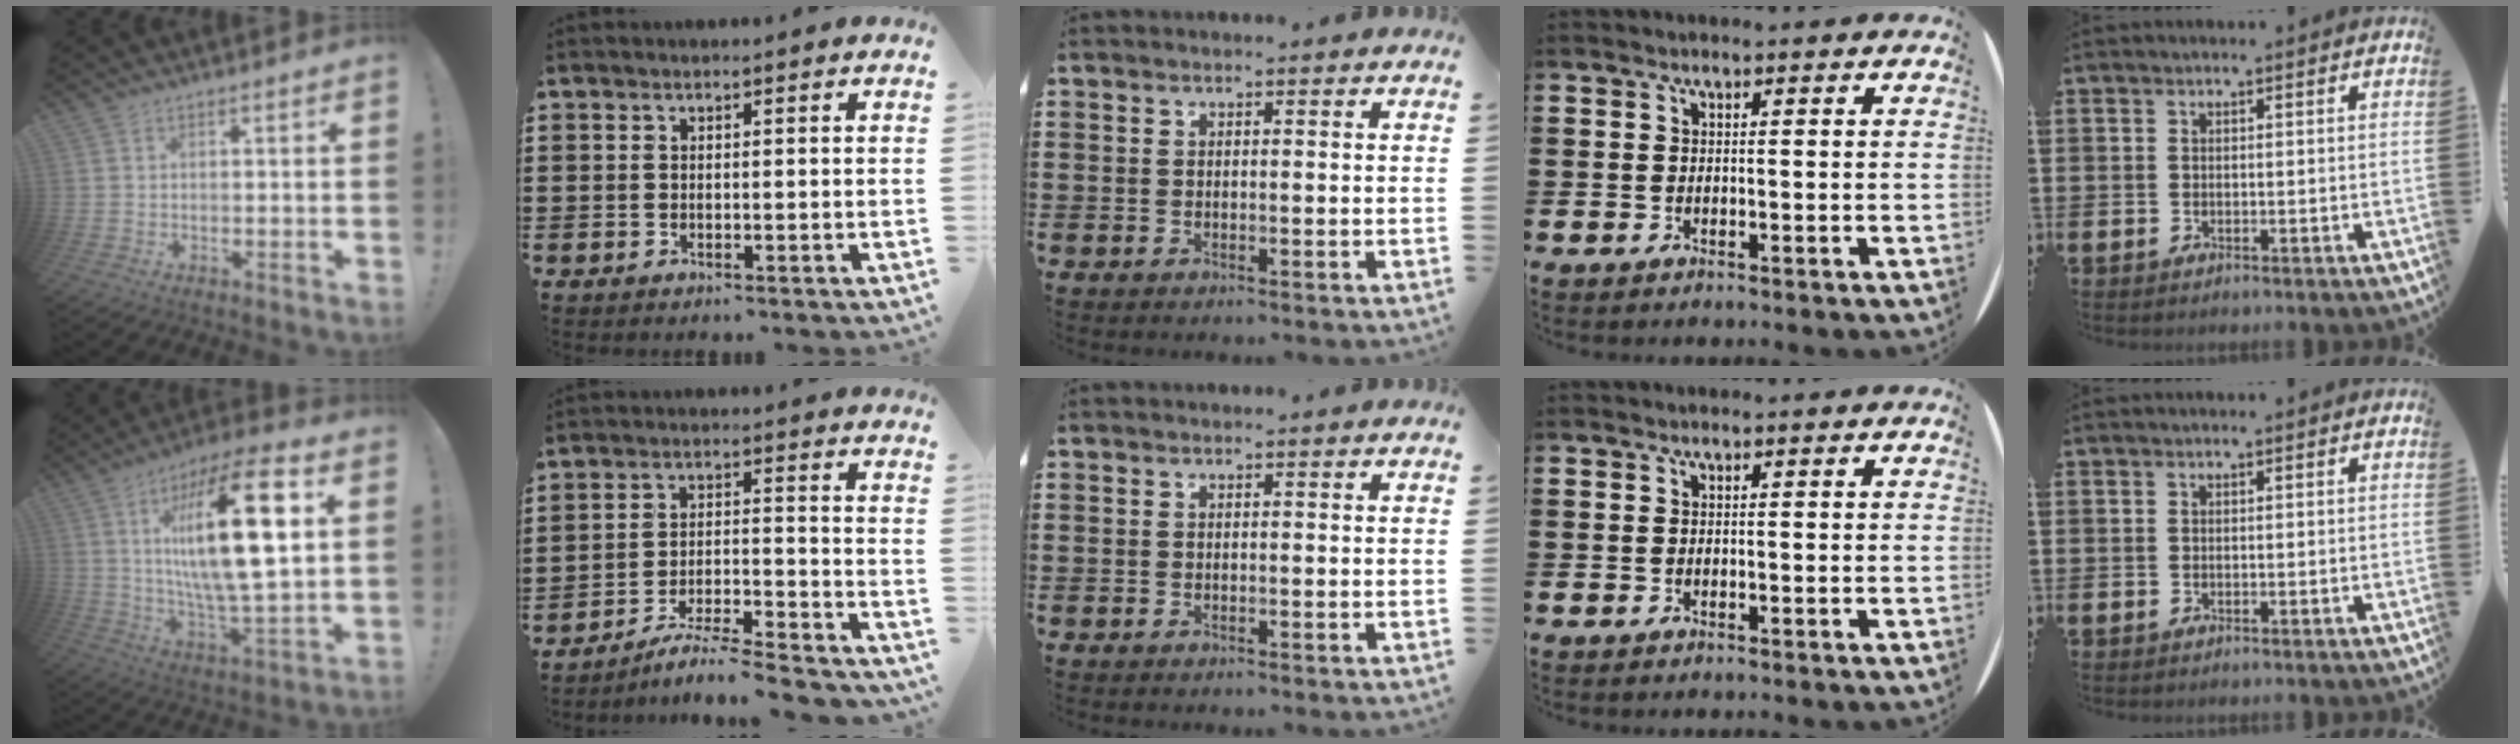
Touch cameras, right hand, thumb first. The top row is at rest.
{"thumb": {"total": 24.2, "force": [5.8, 6.9, 22.5], "torque": [-0.388, -0.020, 0.073]}, "index": {"total": 6.3, "force": [-5.9, -0.1, 2.2], "torque": [-0.041, -0.005, -0.115]}}